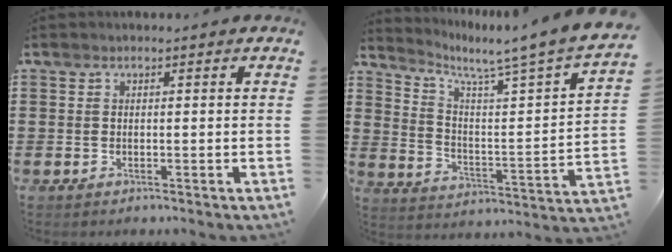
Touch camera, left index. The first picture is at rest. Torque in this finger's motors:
{"motor_torque": [2.14, 0.00, -0.01, 0.05]}